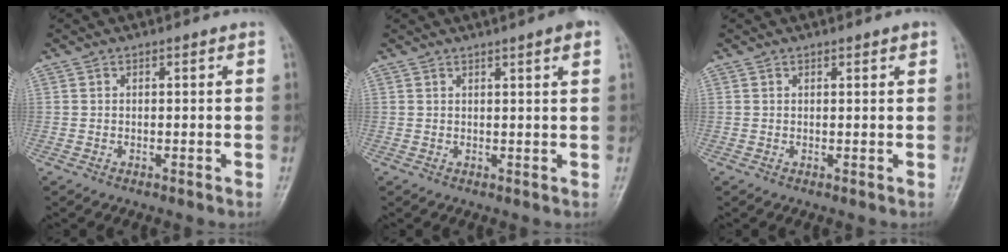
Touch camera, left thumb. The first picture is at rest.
{"total": 4.3, "force": [2.7, 0.3, 3.4], "torque": [-0.041, 0.007, 0.034]}
{"total": 1.0, "force": [0.7, 0.3, 0.6], "torque": [-0.006, -0.003, 0.010]}